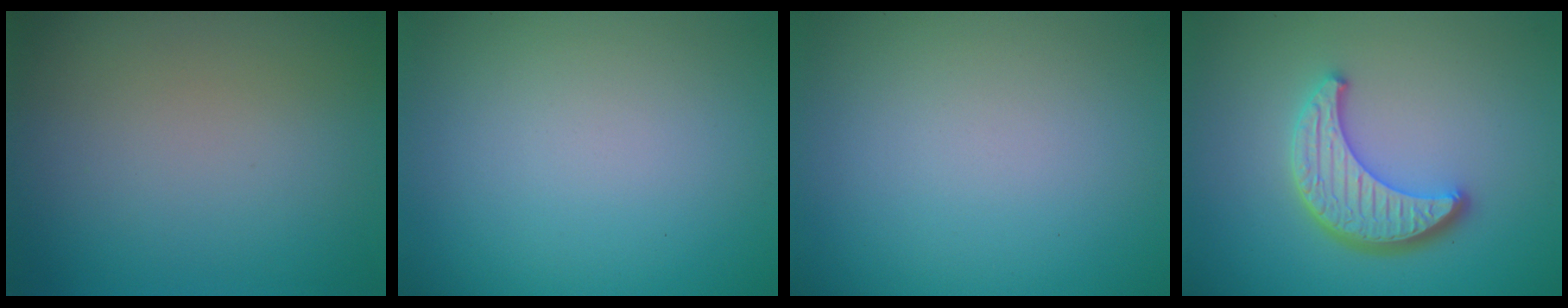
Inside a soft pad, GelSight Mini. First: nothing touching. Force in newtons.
{"total": 0.0}
{"total": 0.0}
{"total": 4.7, "press": 3.9, "slide": 2.5}